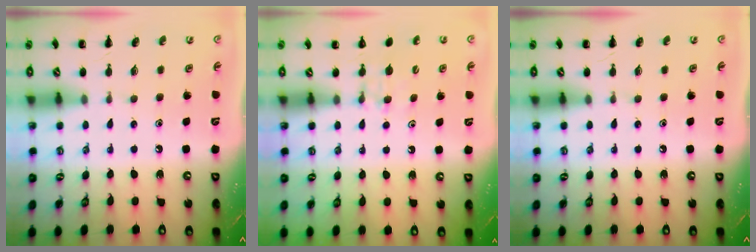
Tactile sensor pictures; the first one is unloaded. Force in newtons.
{"total": 5.3, "press": 5.1, "slide": 1.5}
{"total": 0.0}